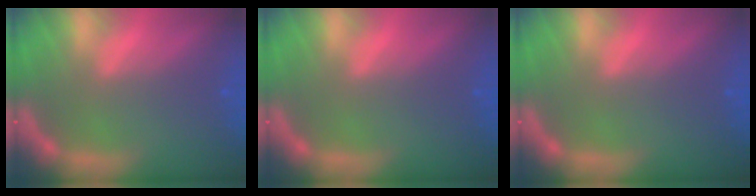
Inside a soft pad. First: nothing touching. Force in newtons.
{"total": 0.0}
{"total": 0.0}